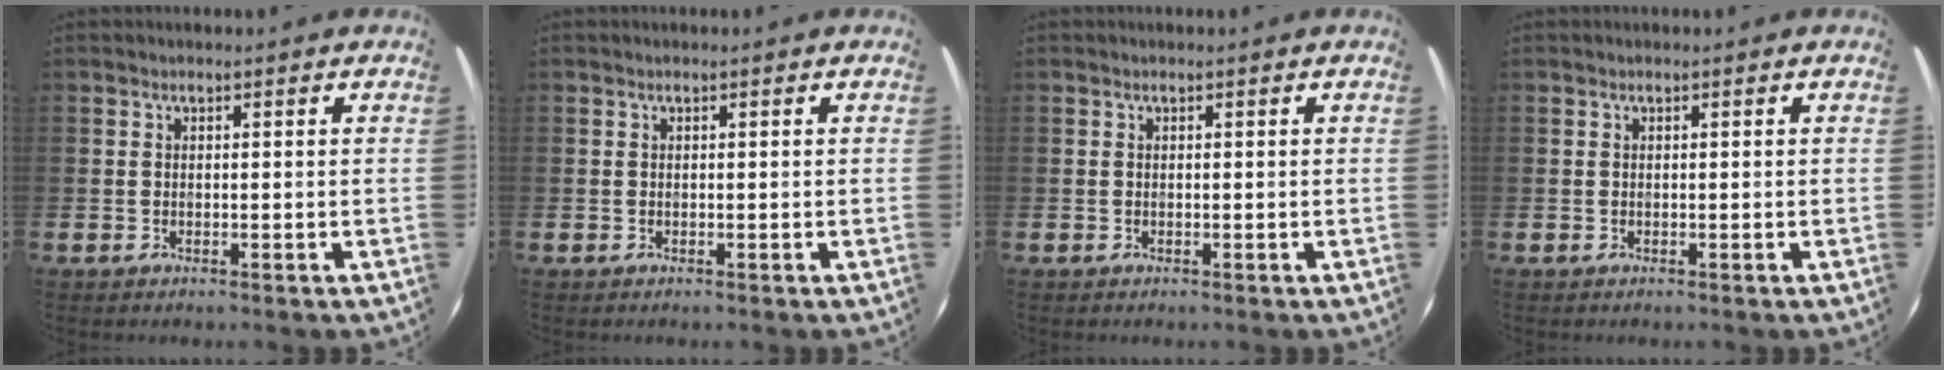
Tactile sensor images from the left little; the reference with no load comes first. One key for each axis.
{"total": 0.0}
{"total": 0.0}
{"total": 0.0}